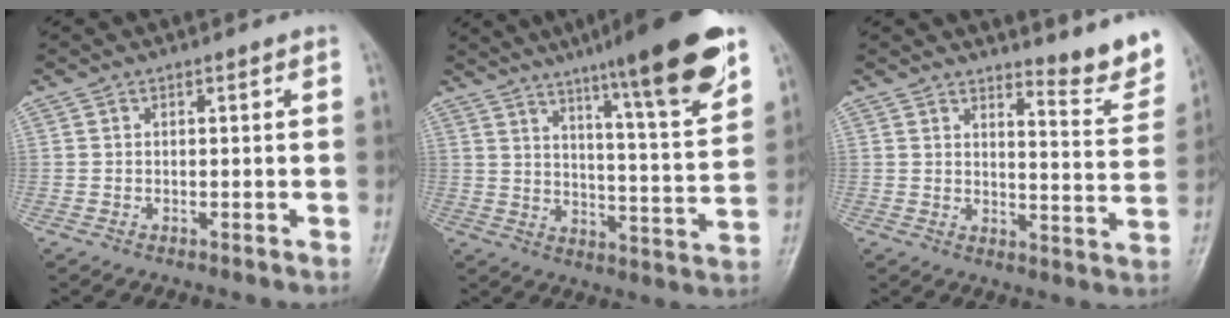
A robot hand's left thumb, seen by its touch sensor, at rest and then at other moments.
{"total": 19.1, "force": [12.2, 1.9, 14.5], "torque": [-0.192, -0.057, 0.179]}
{"total": 8.0, "force": [7.1, 0.8, 3.7], "torque": [-0.034, -0.075, 0.090]}